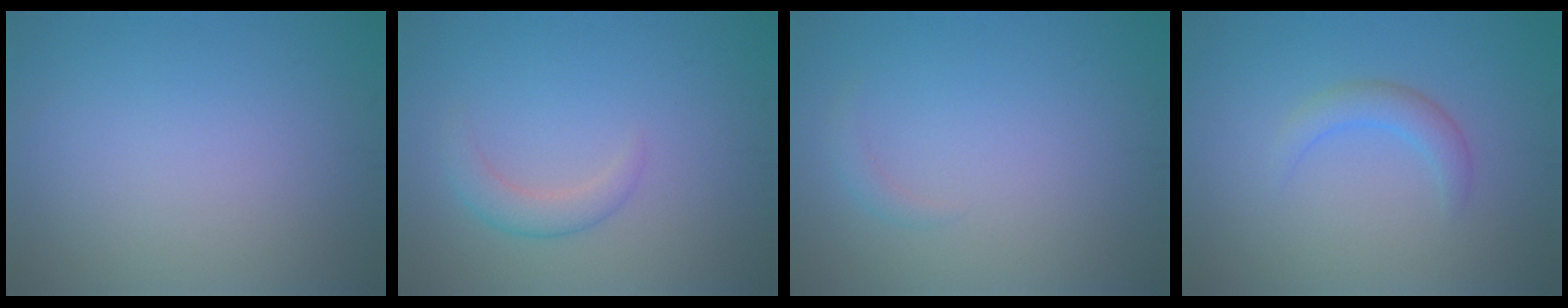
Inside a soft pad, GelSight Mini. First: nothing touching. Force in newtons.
{"total": 2.3, "press": 2.2, "slide": 0.2}
{"total": 0.9, "press": 0.9, "slide": 0.1}
{"total": 2.1, "press": 2.1, "slide": 0.2}